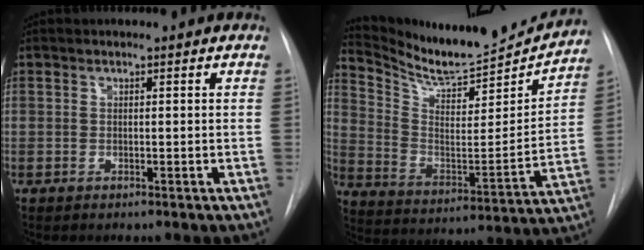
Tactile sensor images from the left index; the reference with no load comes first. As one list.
[{"total": 18.5, "force": [17.9, 1.7, 4.3], "torque": [-0.086, -0.062, 0.278]}]